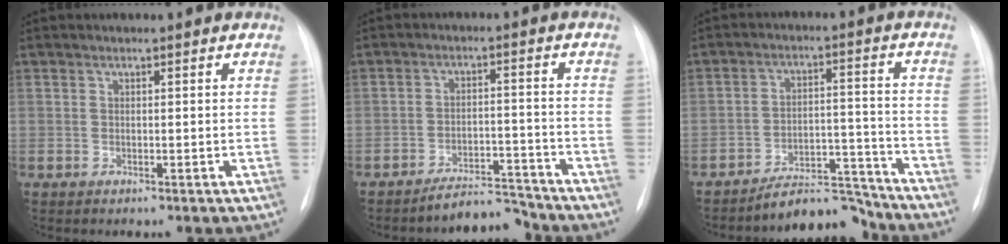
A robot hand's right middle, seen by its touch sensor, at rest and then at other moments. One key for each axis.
{"total": 5.1, "fx": -5.0, "fy": 0.8, "fz": 0.3, "tx": -0.002, "ty": 0.005, "tz": -0.079}
{"total": 7.8, "fx": -7.6, "fy": 1.6, "fz": 0.9, "tx": -0.004, "ty": 0.042, "tz": -0.121}